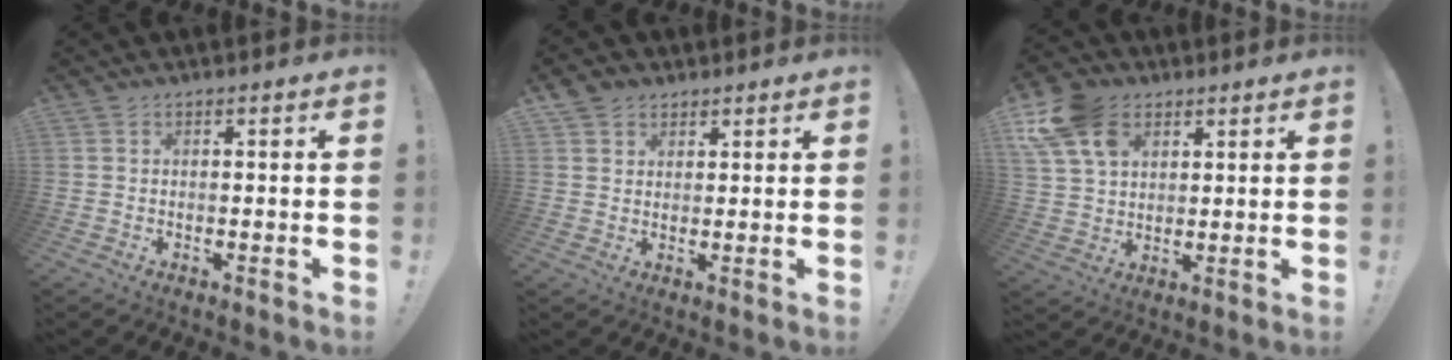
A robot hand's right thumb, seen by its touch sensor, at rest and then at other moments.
{"total": 4.2, "force": [2.6, 3.2, 0.7], "torque": [-0.007, -0.011, 0.048]}
{"total": 14.1, "force": [6.5, 9.9, 7.6], "torque": [-0.154, -0.024, 0.127]}